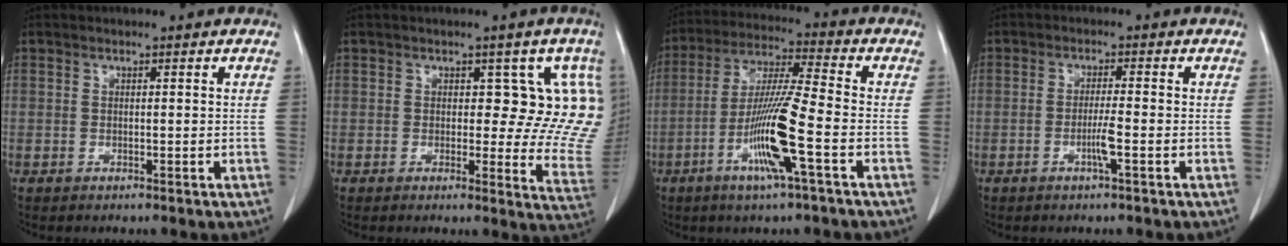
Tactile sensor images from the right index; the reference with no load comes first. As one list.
[{"total": 10.1, "force": [3.1, 4.9, 8.3], "torque": [-0.070, -0.007, 0.024]}, {"total": 12.1, "force": [-4.4, -0.4, 11.3], "torque": [-0.224, -0.010, -0.088]}, {"total": 3.0, "force": [-1.1, -0.3, 2.7], "torque": [-0.052, -0.004, -0.023]}]